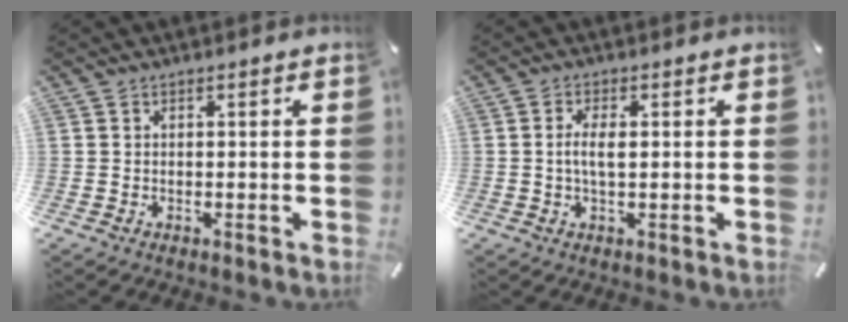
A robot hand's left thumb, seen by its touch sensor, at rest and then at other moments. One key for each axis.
{"total": 4.2, "fx": 0.2, "fy": 1.4, "fz": 3.9, "tx": -0.082, "ty": -0.001, "tz": -0.001}